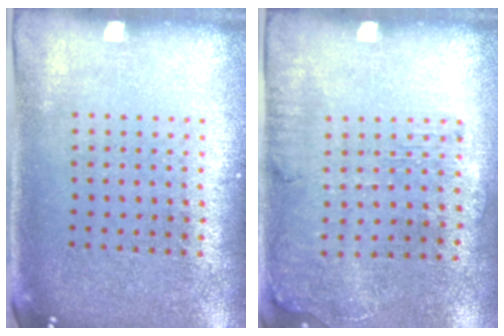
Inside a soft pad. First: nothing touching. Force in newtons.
{"total": 1.3, "press": 1.2, "slide": 0.5}